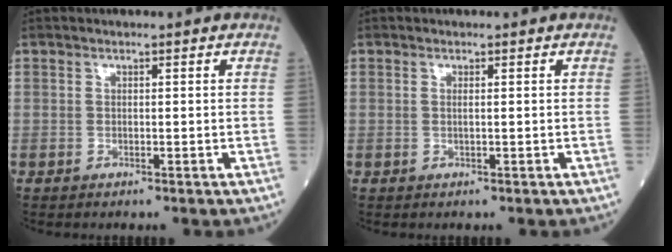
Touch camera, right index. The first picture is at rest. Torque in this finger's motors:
{"motor_torque": [-0.01, -0.05, -0.06, 0.00]}